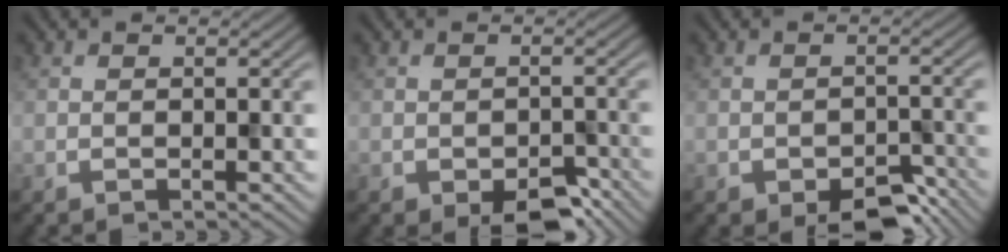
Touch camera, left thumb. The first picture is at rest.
{"total": 4.5, "force": [-2.9, 2.0, 2.8], "torque": [-0.039, -0.005, -0.038]}
{"total": 5.1, "force": [-3.4, 2.3, 3.1], "torque": [-0.043, -0.003, -0.045]}